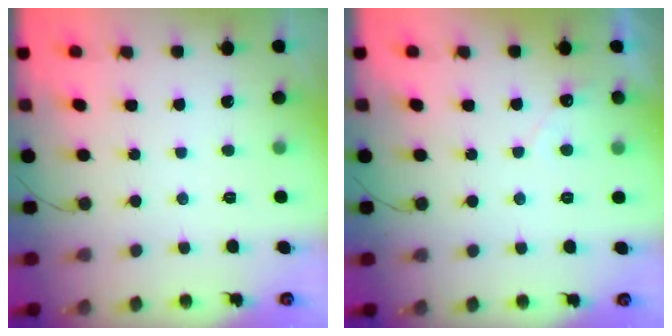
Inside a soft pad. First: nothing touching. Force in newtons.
{"total": 2.9, "press": 2.9, "slide": 0.1}